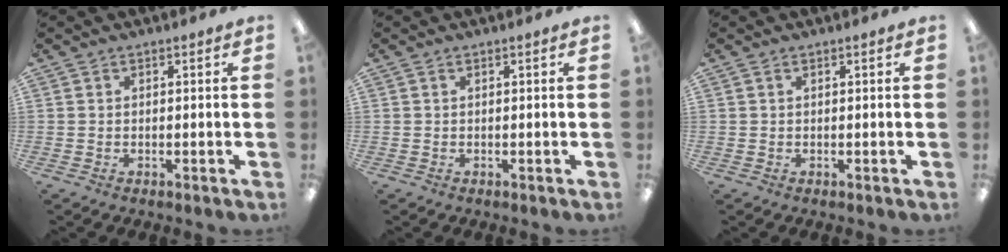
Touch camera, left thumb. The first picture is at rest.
{"total": 0.0}
{"total": 0.6, "force": [0.2, 0.1, 0.5], "torque": [-0.010, 0.001, 0.004]}